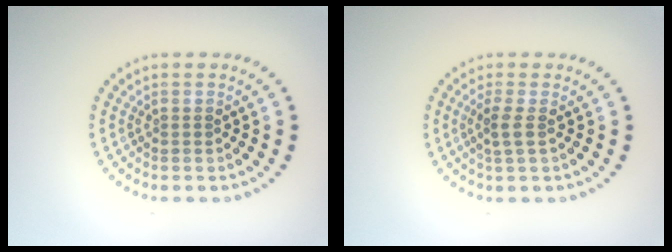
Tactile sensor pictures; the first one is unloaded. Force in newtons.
{"total": 1.5, "press": 1.3, "slide": 0.9}